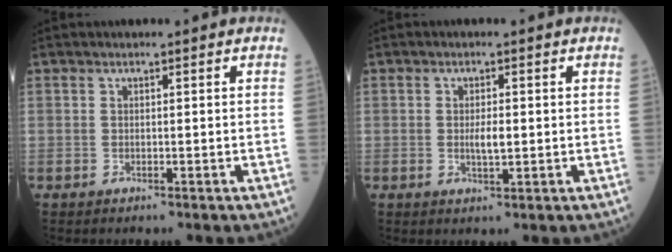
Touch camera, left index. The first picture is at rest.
{"total": 2.5, "force": [0.0, 0.7, 2.4], "torque": [-0.048, -0.001, 0.002]}